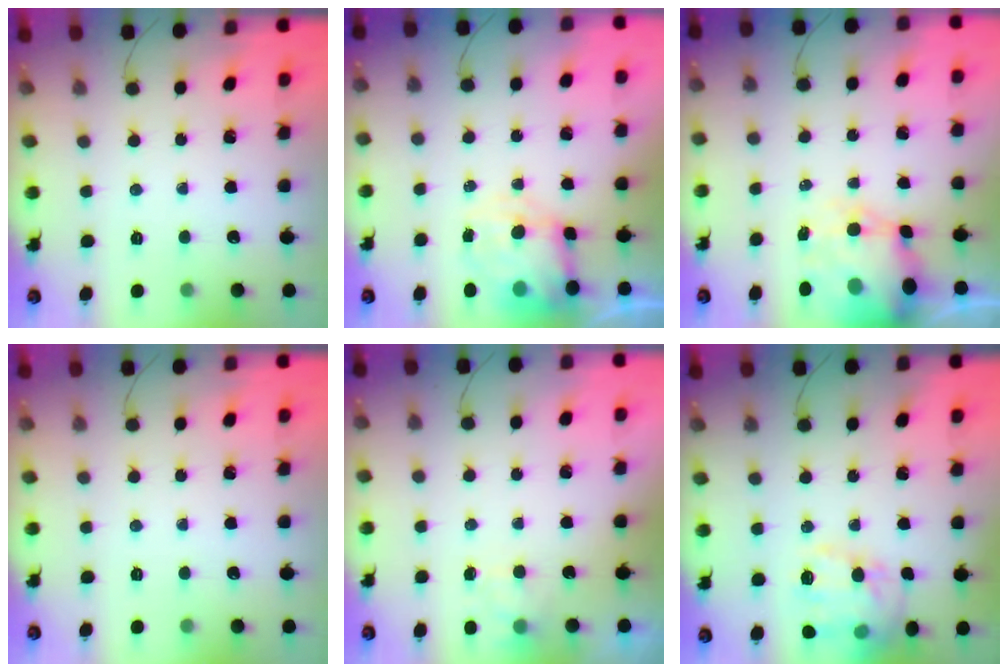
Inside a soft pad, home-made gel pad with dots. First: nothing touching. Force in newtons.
{"total": 7.6, "press": 7.5, "slide": 0.7}
{"total": 9.6, "press": 9.2, "slide": 2.7}
{"total": 0.0}
{"total": 2.4, "press": 2.0, "slide": 1.4}
{"total": 13.5, "press": 13.5, "slide": 0.4}